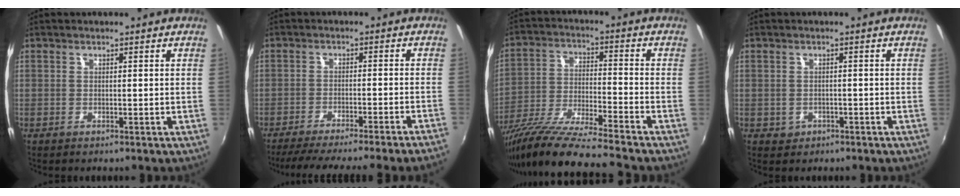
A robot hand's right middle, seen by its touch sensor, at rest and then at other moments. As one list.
[{"total": 15.4, "force": [-13.6, -2.1, 6.9], "torque": [-0.125, -0.028, -0.196]}, {"total": 14.8, "force": [-12.7, -0.7, 7.6], "torque": [-0.149, -0.033, -0.229]}, {"total": 2.3, "force": [-0.8, 2.0, 0.6], "torque": [-0.016, -0.003, -0.008]}]